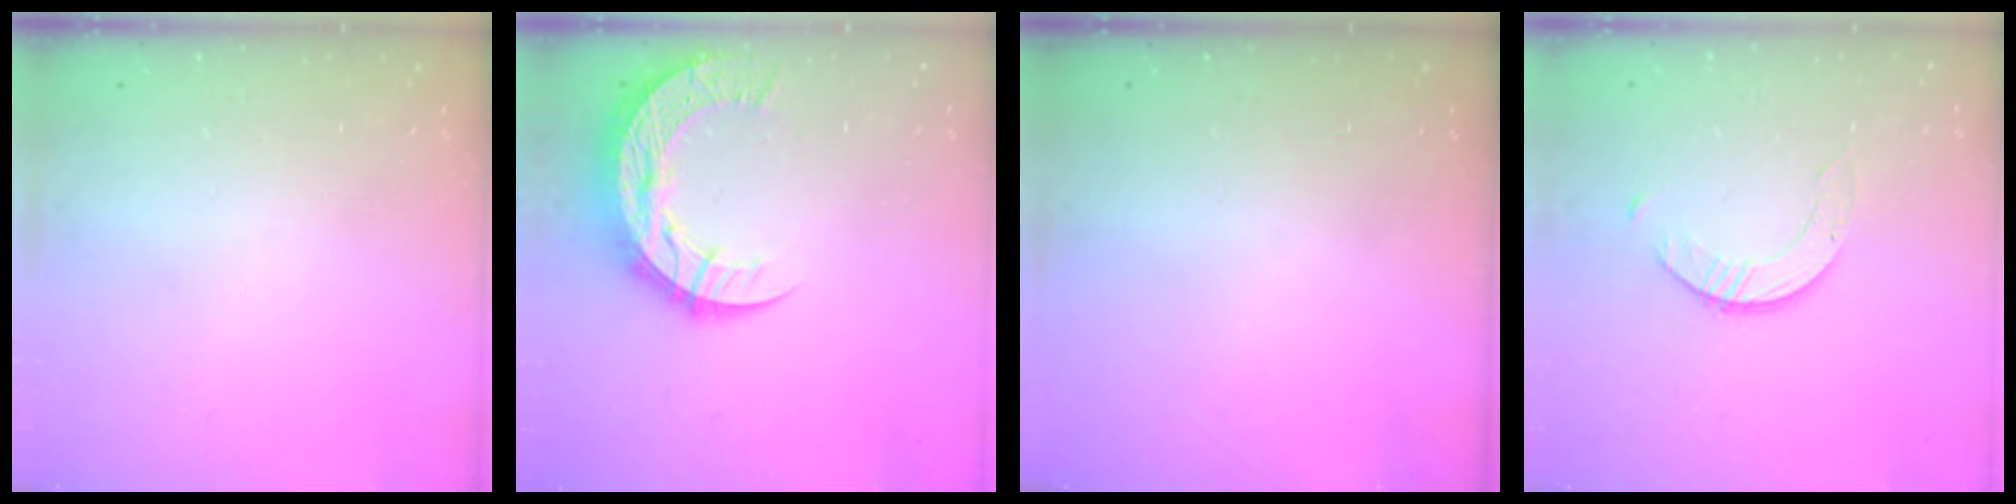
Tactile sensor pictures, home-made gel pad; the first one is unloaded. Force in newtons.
{"total": 15.4, "press": 15.3, "slide": 1.2}
{"total": 0.0}
{"total": 1.6, "press": 1.6, "slide": 0.2}